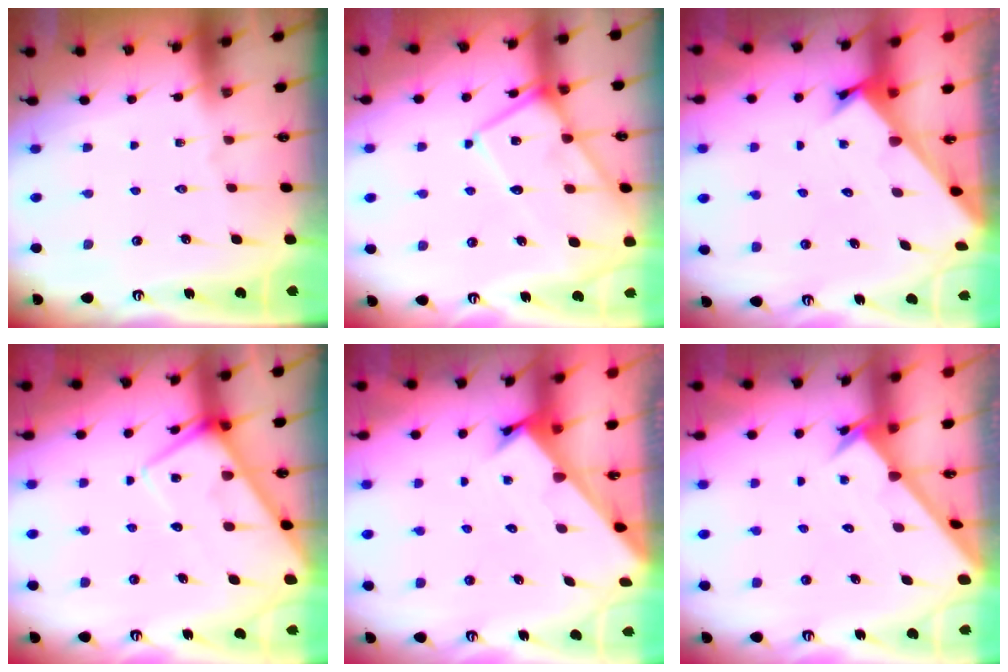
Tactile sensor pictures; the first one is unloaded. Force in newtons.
{"total": 12.9, "press": 12.8, "slide": 1.3}
{"total": 2.3, "press": 2.3, "slide": 0.2}
{"total": 8.3, "press": 8.3, "slide": 0.8}
{"total": 2.3, "press": 2.3, "slide": 0.2}
{"total": 2.5, "press": 2.5, "slide": 0.2}